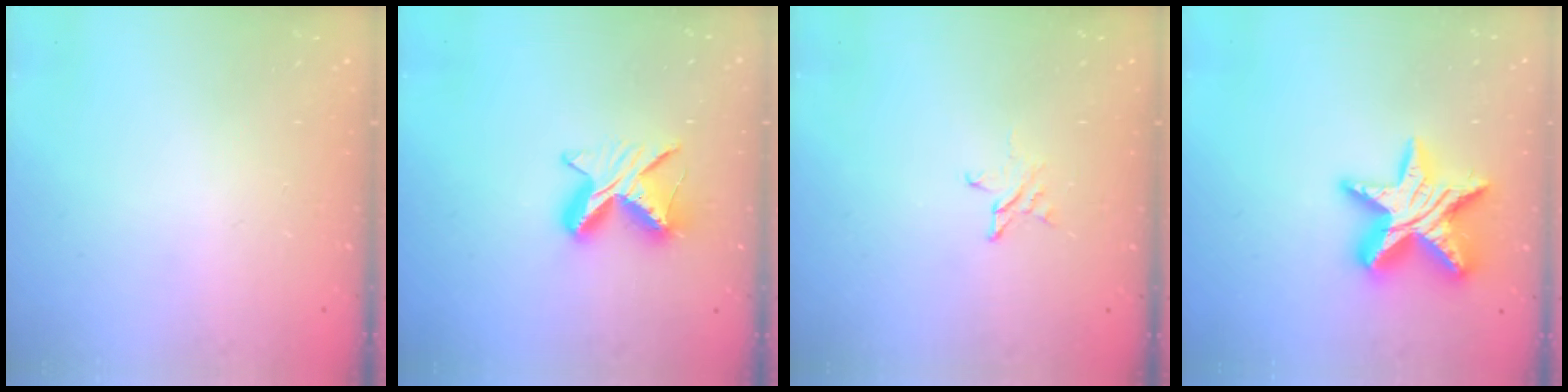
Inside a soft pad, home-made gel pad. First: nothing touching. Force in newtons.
{"total": 9.0, "press": 9.0, "slide": 0.7}
{"total": 3.0, "press": 3.0, "slide": 0.3}
{"total": 17.4, "press": 17.3, "slide": 1.4}